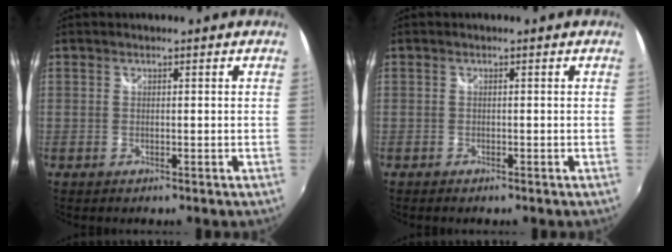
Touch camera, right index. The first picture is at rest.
{"total": 0.8, "force": [-0.7, 0.4, 0.3], "torque": [-0.009, -0.004, -0.013]}